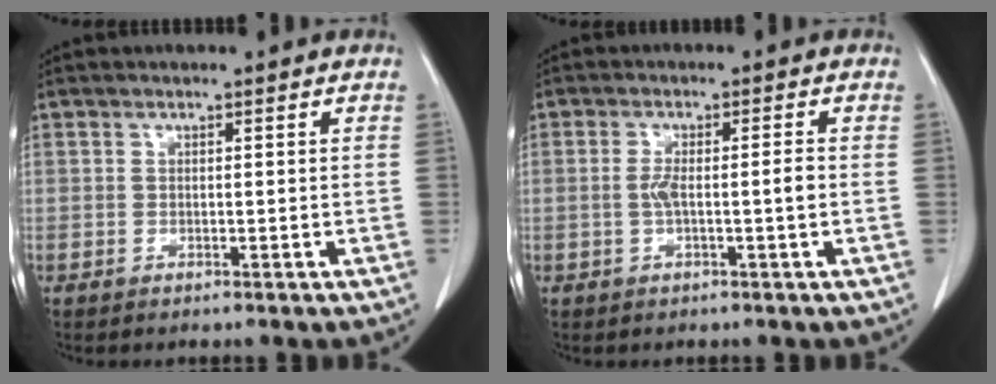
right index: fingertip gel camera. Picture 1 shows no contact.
{"total": 3.5, "force": [-0.6, 0.3, 3.5], "torque": [-0.068, 0.003, -0.009]}